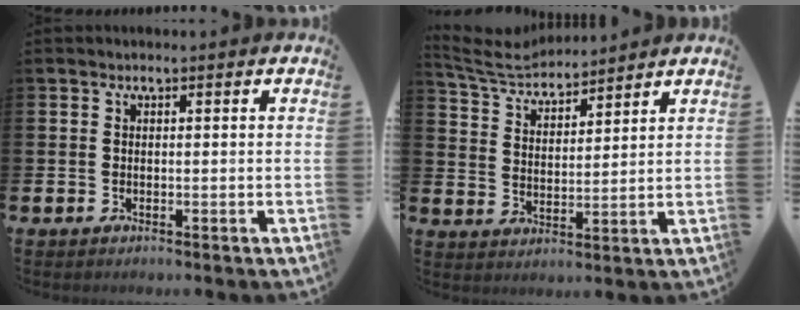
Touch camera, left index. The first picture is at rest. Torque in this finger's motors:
{"motor_torque": [0.70, -0.92, 0.15, 0.06]}